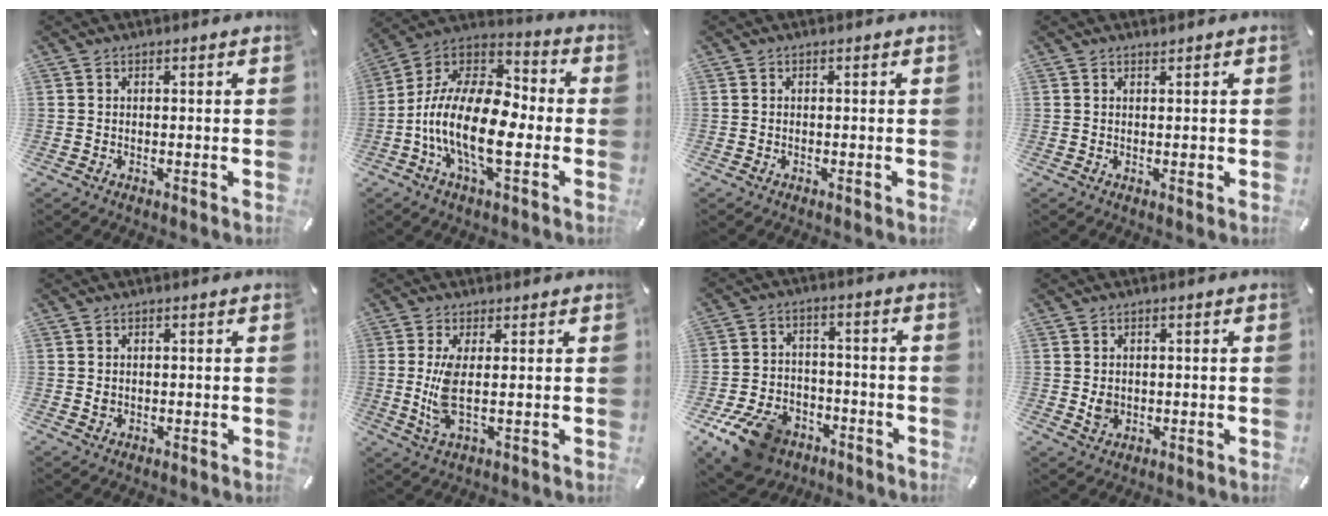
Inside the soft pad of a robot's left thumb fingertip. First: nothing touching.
{"total": 17.8, "force": [-6.1, 8.3, 14.6], "torque": [-0.309, 0.005, -0.105]}
{"total": 0.0}
{"total": 0.8, "force": [0.3, 0.4, 0.6], "torque": [-0.004, -0.005, 0.004]}
{"total": 0.9, "force": [0.1, 0.8, 0.4], "torque": [-0.001, -0.001, -0.001]}
{"total": 7.0, "force": [0.3, 1.7, 6.8], "torque": [-0.149, -0.020, 0.004]}
{"total": 12.6, "force": [-7.8, 8.0, 5.9], "torque": [-0.113, 0.058, -0.140]}
{"total": 2.7, "force": [0.0, 2.4, 1.3], "torque": [-0.009, -0.003, -0.002]}